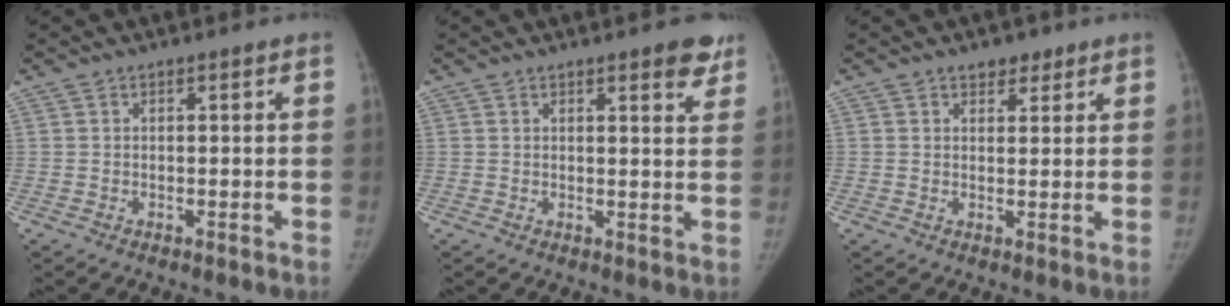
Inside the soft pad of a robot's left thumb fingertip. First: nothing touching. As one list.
[{"total": 4.6, "force": [3.1, 1.4, 3.1], "torque": [-0.022, -0.015, 0.033]}, {"total": 3.1, "force": [2.1, 1.9, 1.1], "torque": [0.007, -0.012, 0.029]}]